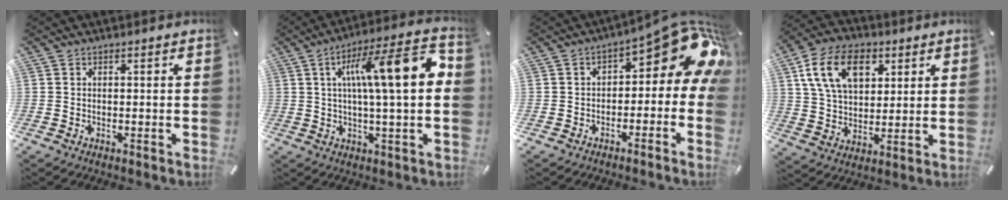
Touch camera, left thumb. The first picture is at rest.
{"total": 17.3, "force": [3.3, 3.4, 16.6], "torque": [-0.272, 0.001, 0.042]}
{"total": 12.1, "force": [4.1, 5.8, 9.9], "torque": [-0.111, -0.040, 0.060]}
{"total": 14.6, "force": [5.7, 9.9, 9.0], "torque": [-0.174, 0.003, 0.104]}